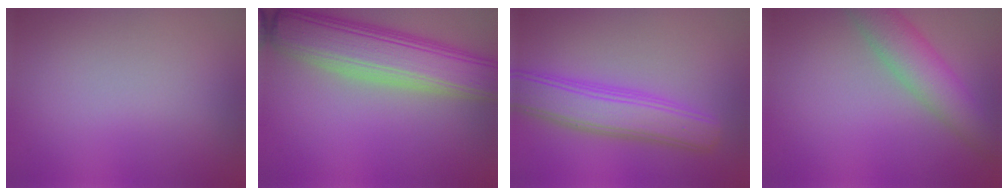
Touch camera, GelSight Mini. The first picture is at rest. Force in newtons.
{"total": 8.5, "press": 8.5, "slide": 0.5}
{"total": 5.5, "press": 5.5, "slide": 0.2}
{"total": 4.5, "press": 4.5, "slide": 0.2}